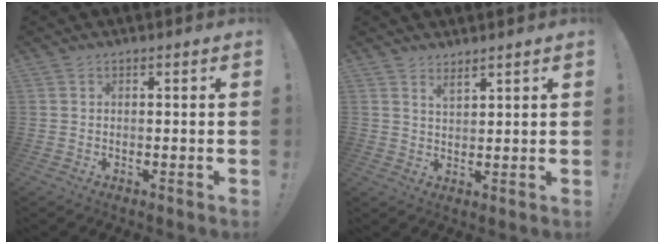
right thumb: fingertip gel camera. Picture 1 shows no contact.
{"total": 2.8, "force": [2.5, 0.6, 1.0], "torque": [-0.007, -0.019, 0.044]}